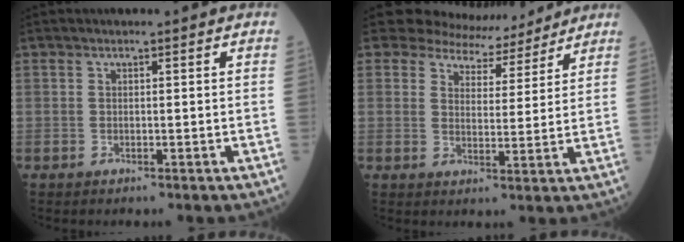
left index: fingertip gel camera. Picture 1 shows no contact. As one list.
[{"total": 8.2, "force": [7.7, 2.9, 0.5], "torque": [-0.009, 0.001, 0.104]}]